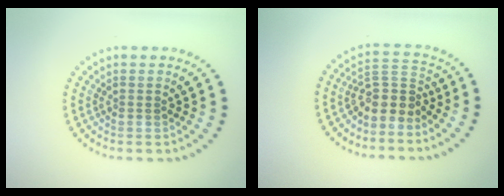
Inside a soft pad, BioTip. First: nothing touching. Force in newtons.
{"total": 3.2, "press": 2.4, "slide": 2.1}